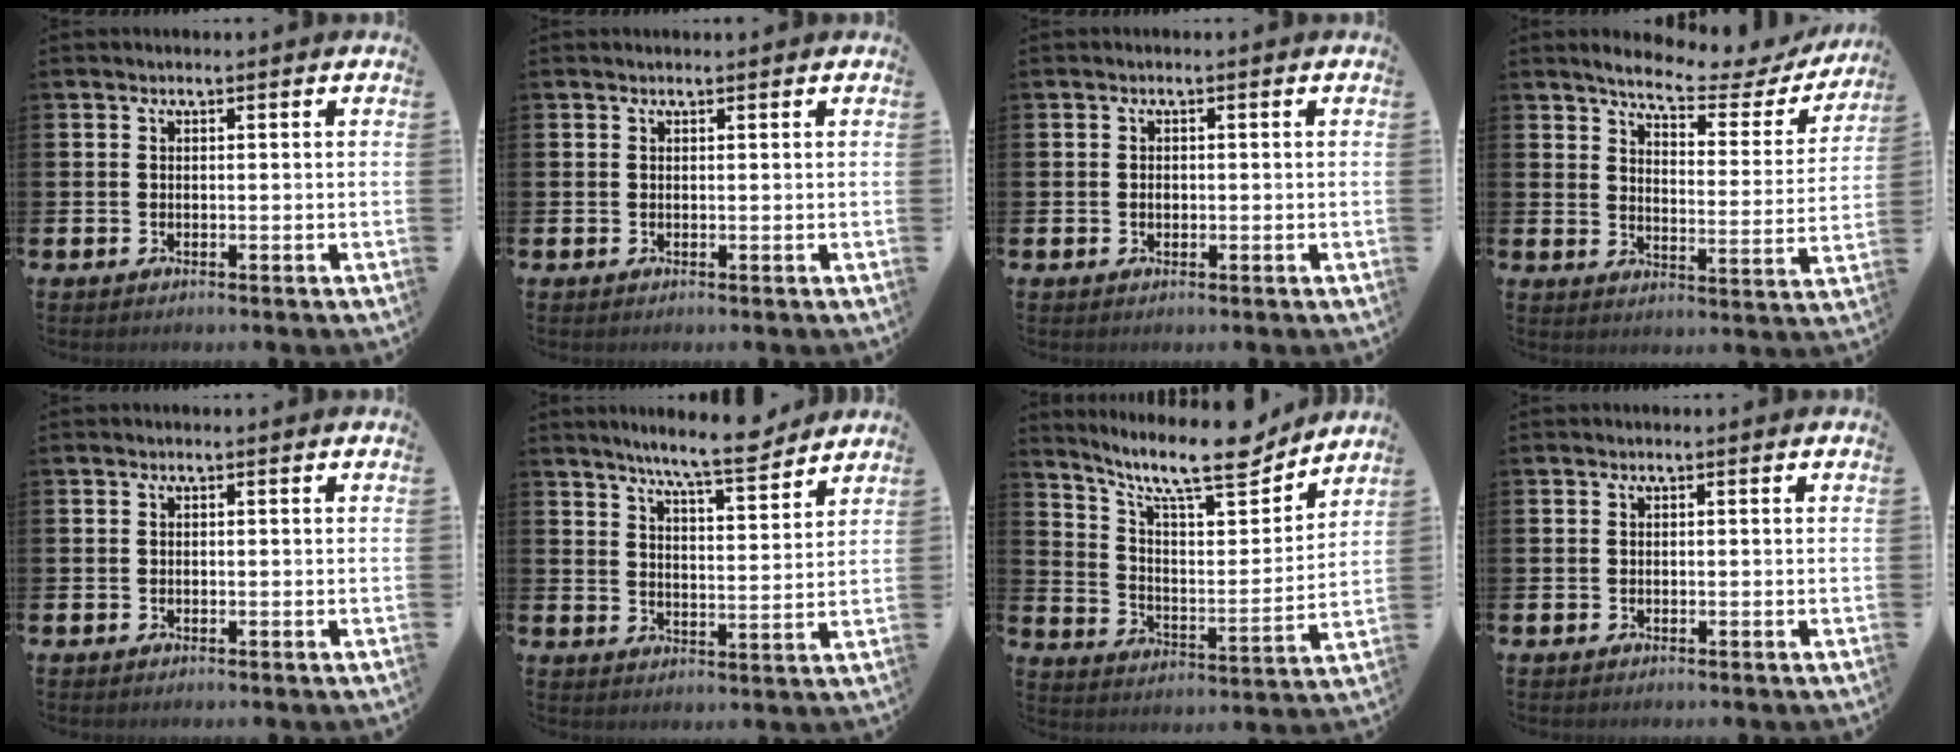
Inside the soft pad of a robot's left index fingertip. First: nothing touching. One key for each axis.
{"total": 0.5, "fx": 0.5, "fy": 0.0, "fz": 0.1, "tx": 0.002, "ty": -0.001, "tz": 0.009}
{"total": 0.8, "fx": -0.1, "fy": 0.6, "fz": 0.5, "tx": -0.007, "ty": 0.004, "tz": -0.004}
{"total": 6.0, "fx": 5.3, "fy": 1.3, "fz": 2.6, "tx": -0.061, "ty": -0.038, "tz": 0.081}
{"total": 0.0}
{"total": 8.0, "fx": 7.5, "fy": 0.2, "fz": 3.0, "tx": -0.064, "ty": -0.043, "tz": 0.130}
{"total": 12.3, "fx": 10.2, "fy": 3.0, "fz": 6.1, "tx": -0.124, "ty": -0.066, "tz": 0.173}
{"total": 0.0}